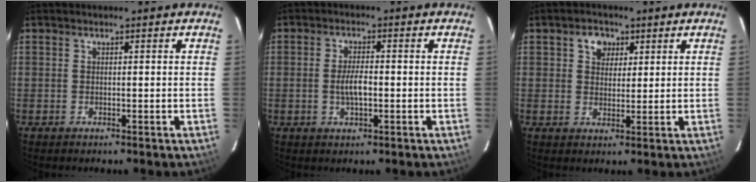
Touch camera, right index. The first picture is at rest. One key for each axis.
{"total": 4.2, "fx": -0.7, "fy": 1.5, "fz": 3.9, "tx": -0.074, "ty": 0.000, "tz": -0.010}
{"total": 4.1, "fx": 1.8, "fy": 3.3, "fz": 1.6, "tx": -0.016, "ty": 0.012, "tz": 0.032}